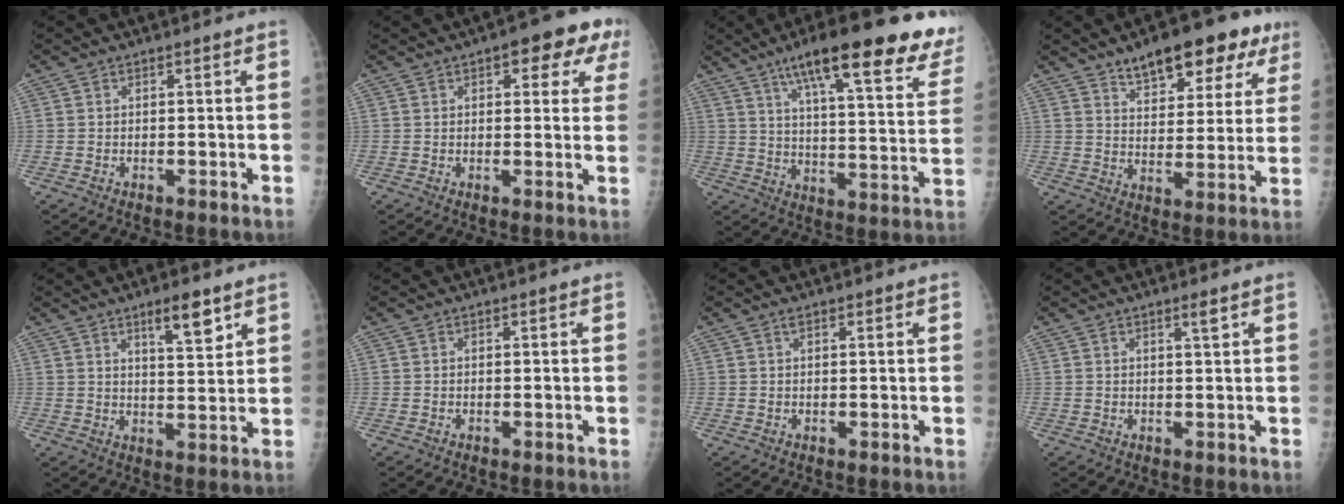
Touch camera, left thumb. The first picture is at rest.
{"total": 9.4, "force": [4.5, 4.1, 7.1], "torque": [-0.044, -0.003, 0.045]}
{"total": 25.8, "force": [16.8, 5.7, 18.8], "torque": [-0.240, -0.040, 0.232]}
{"total": 15.9, "force": [10.2, 7.0, 10.1], "torque": [-0.088, -0.034, 0.146]}
{"total": 9.2, "force": [5.8, 2.6, 6.6], "torque": [-0.090, -0.041, 0.095]}
{"total": 0.0}
{"total": 0.9, "force": [0.6, 0.4, 0.5], "torque": [-0.007, -0.003, 0.009]}
{"total": 1.4, "force": [0.9, -0.1, 1.1], "torque": [-0.018, -0.007, 0.015]}